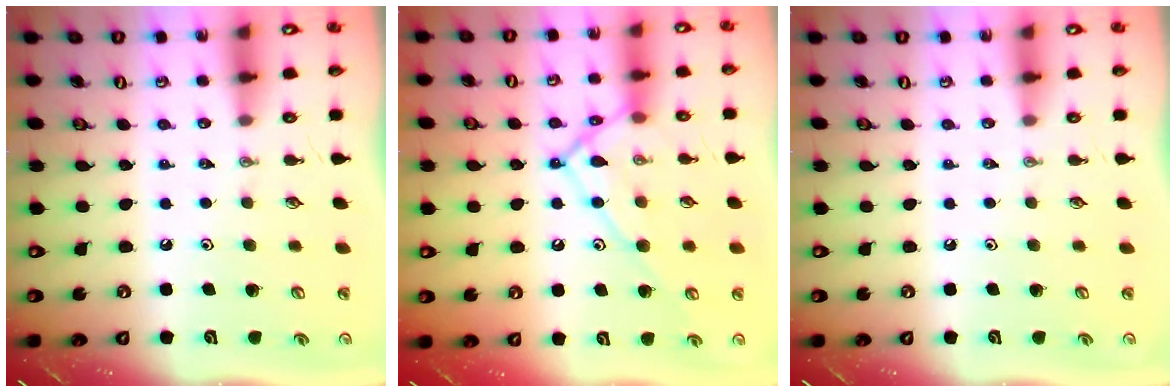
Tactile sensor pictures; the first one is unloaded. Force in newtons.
{"total": 13.5, "press": 13.4, "slide": 1.0}
{"total": 0.0}